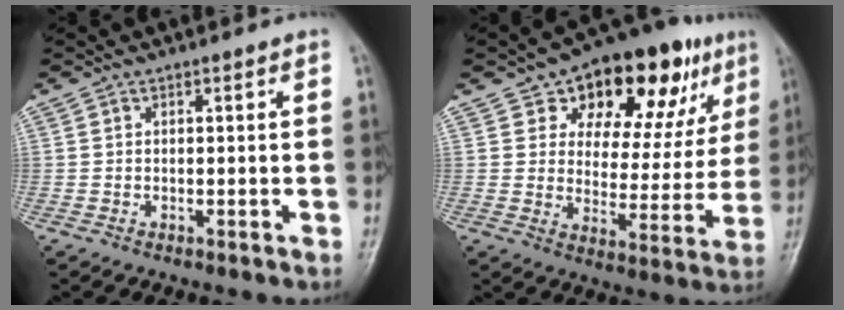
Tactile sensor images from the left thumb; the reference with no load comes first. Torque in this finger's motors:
{"motor_torque": [-0.07, 0.33, 0.10, -0.34, 0.14]}